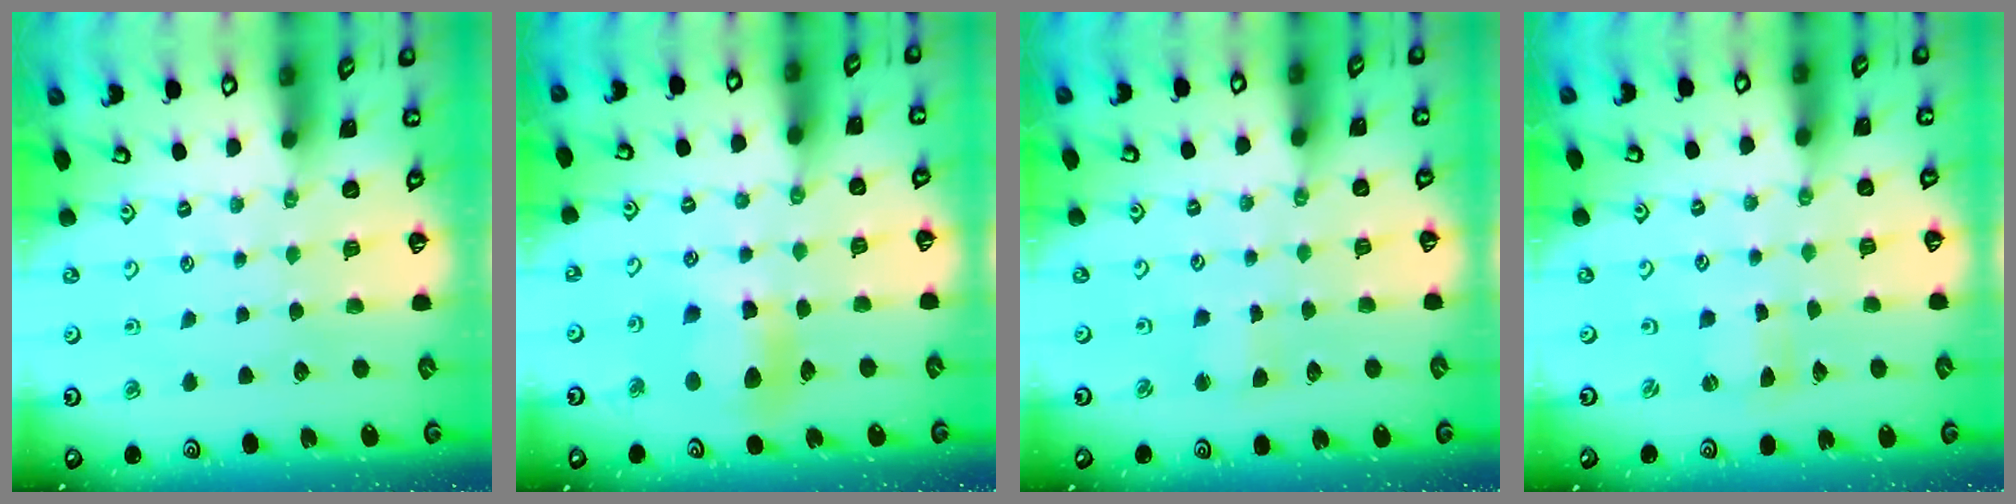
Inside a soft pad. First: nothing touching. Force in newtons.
{"total": 9.1, "press": 9.0, "slide": 1.3}
{"total": 2.5, "press": 2.5, "slide": 0.5}
{"total": 0.0}